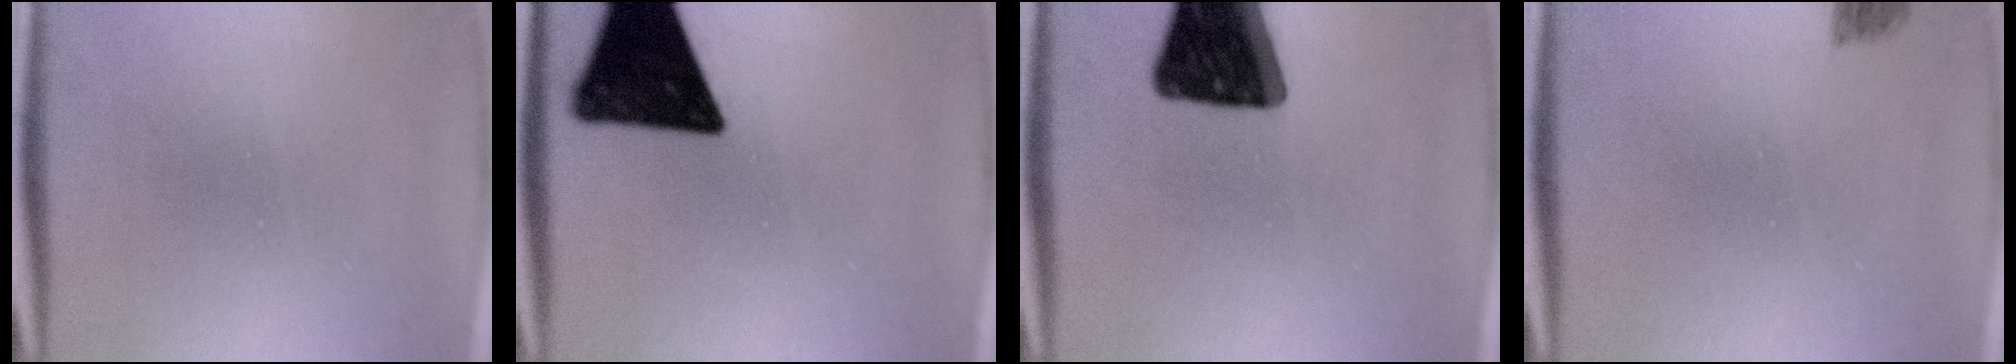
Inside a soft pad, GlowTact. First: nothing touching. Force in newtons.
{"total": 17.1}
{"total": 17.2}
{"total": 1.8}